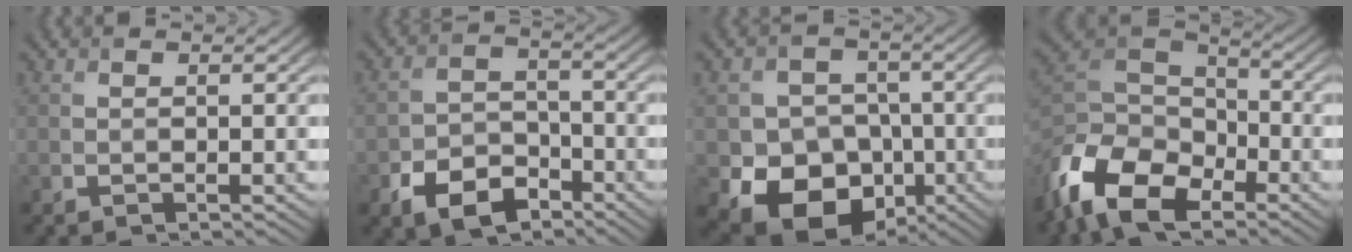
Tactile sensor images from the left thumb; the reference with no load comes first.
{"total": 7.0, "force": [-4.3, 4.4, 3.4], "torque": [-0.068, -0.009, -0.084]}
{"total": 12.6, "force": [-4.7, 10.4, 5.3], "torque": [-0.091, -0.041, -0.101]}
{"total": 13.1, "force": [-7.8, 7.3, 7.6], "torque": [-0.188, -0.020, -0.163]}